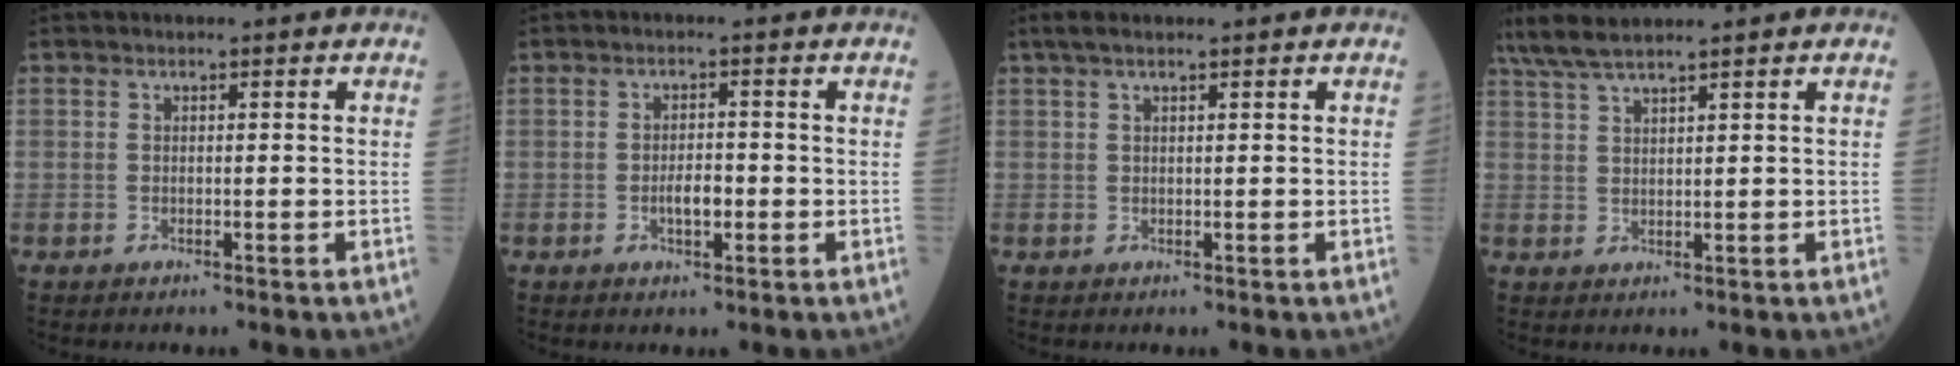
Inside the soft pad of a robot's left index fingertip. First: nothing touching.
{"total": 2.7, "force": [-1.2, 1.0, 2.2], "torque": [-0.042, -0.003, -0.019]}
{"total": 2.2, "force": [1.4, 0.3, 1.6], "torque": [-0.034, 0.016, 0.028]}
{"total": 6.5, "force": [5.3, -0.2, 3.6], "torque": [-0.076, 0.022, 0.103]}